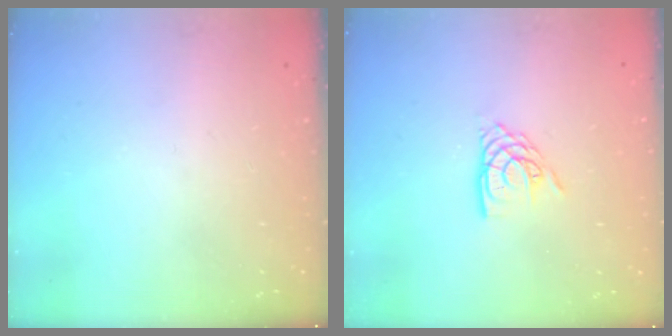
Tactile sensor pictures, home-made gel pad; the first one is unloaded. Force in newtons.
{"total": 7.9, "press": 7.9, "slide": 0.6}